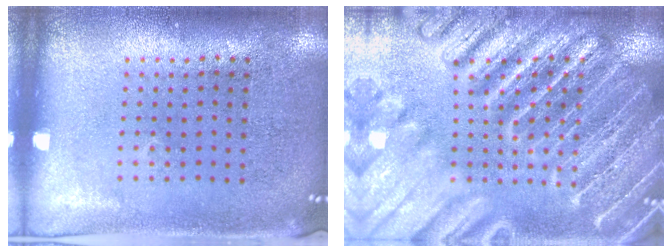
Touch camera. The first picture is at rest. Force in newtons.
{"total": 6.2, "press": 6.2, "slide": 0.8}